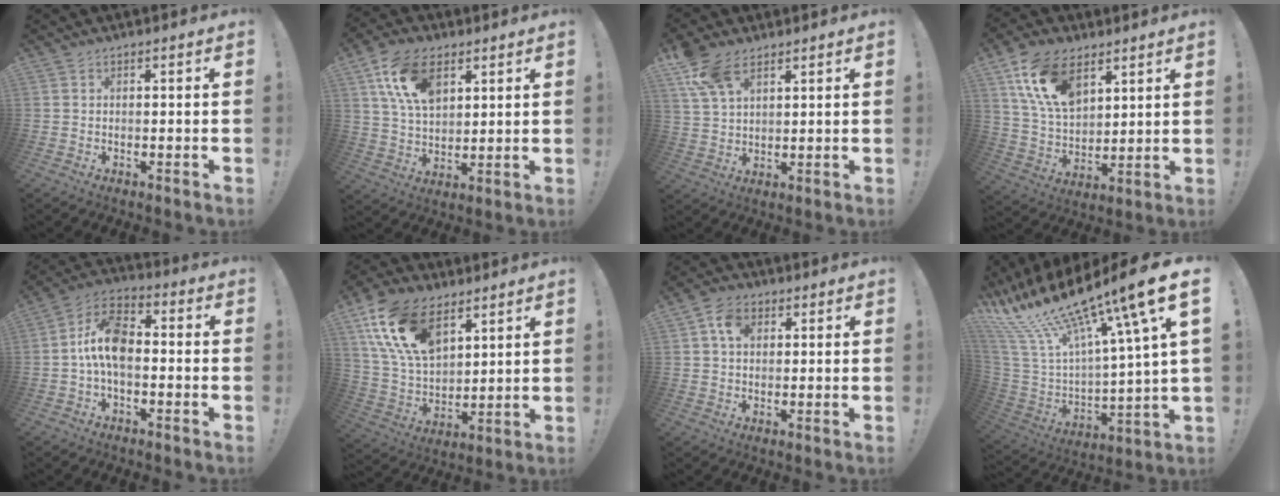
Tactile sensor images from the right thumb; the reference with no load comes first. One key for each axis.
{"total": 14.7, "fx": 6.9, "fy": 9.1, "fz": 9.3, "tx": -0.172, "ty": -0.012, "tz": 0.134}
{"total": 9.6, "fx": 6.0, "fy": 5.2, "fz": 5.4, "tx": -0.097, "ty": -0.020, "tz": 0.118}
{"total": 16.6, "fx": 8.8, "fy": 10.0, "fz": 9.9, "tx": -0.202, "ty": -0.035, "tz": 0.167}
{"total": 11.7, "fx": -1.2, "fy": 6.7, "fz": 9.5, "tx": -0.180, "ty": 0.013, "tz": -0.020}
{"total": 19.4, "fx": 10.1, "fy": 11.5, "fz": 12.0, "tx": -0.254, "ty": -0.043, "tz": 0.190}
{"total": 6.4, "fx": 2.2, "fy": 4.7, "fz": 3.8, "tx": -0.064, "ty": 0.006, "tz": 0.042}
{"total": 20.8, "fx": 14.6, "fy": 5.5, "fz": 13.9, "tx": -0.251, "ty": -0.107, "tz": 0.258}